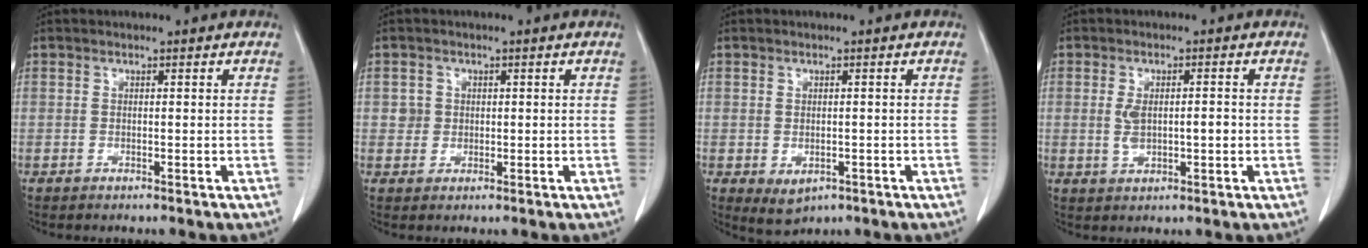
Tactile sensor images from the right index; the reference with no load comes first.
{"total": 2.0, "force": [0.3, 2.0, 0.2], "torque": [0.003, 0.003, 0.002]}
{"total": 3.0, "force": [-1.1, 2.1, 1.9], "torque": [-0.030, -0.005, -0.002]}
{"total": 4.3, "force": [-0.2, 1.9, 3.8], "torque": [-0.077, 0.009, 0.004]}